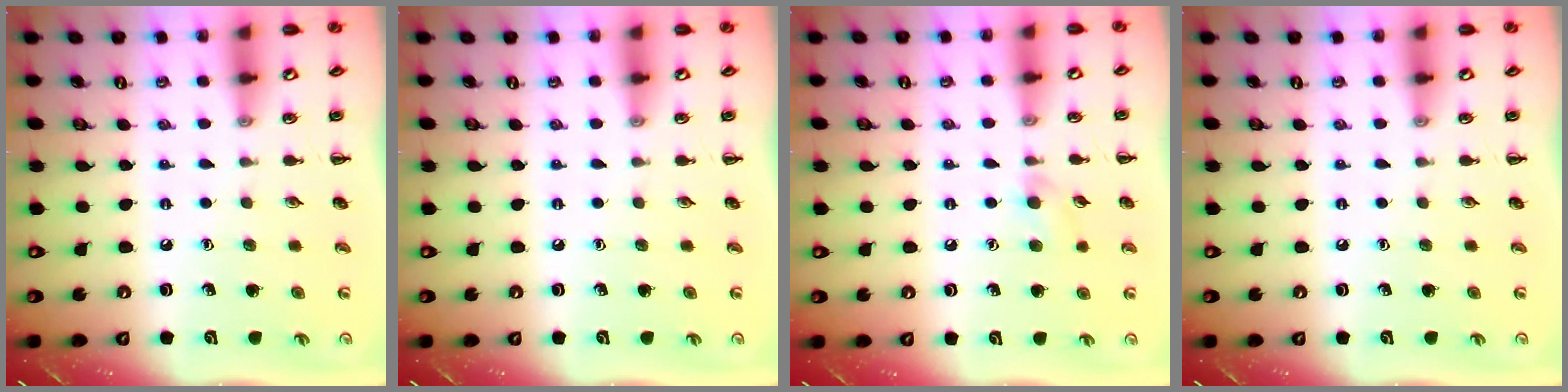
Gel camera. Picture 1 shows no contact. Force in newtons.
{"total": 0.0}
{"total": 5.2, "press": 4.9, "slide": 1.9}
{"total": 0.0}